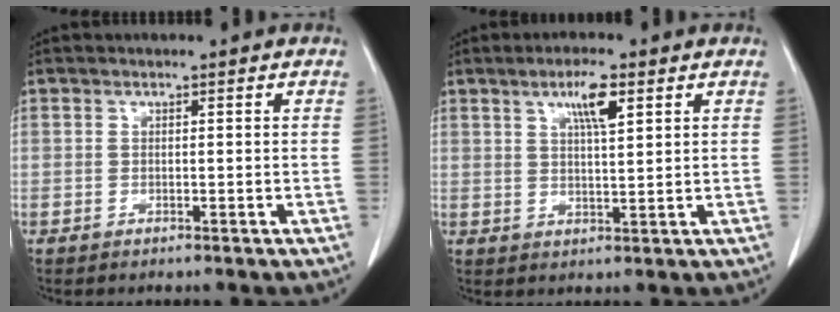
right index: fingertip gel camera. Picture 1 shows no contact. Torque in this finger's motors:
{"motor_torque": [0.36, 0.17, 0.09, 0.03]}